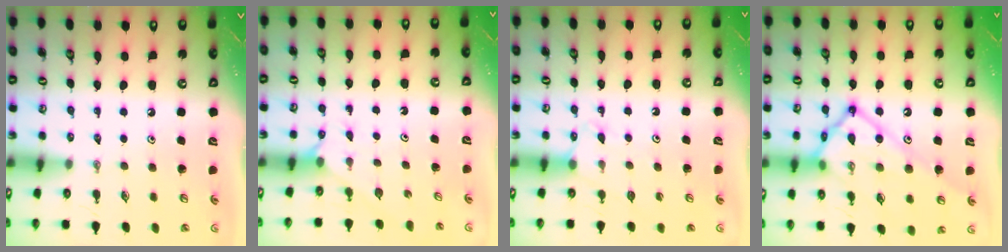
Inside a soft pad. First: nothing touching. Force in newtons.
{"total": 2.1, "press": 2.1, "slide": 0.3}
{"total": 6.5, "press": 6.5, "slide": 0.6}
{"total": 19.8, "press": 19.7, "slide": 2.5}